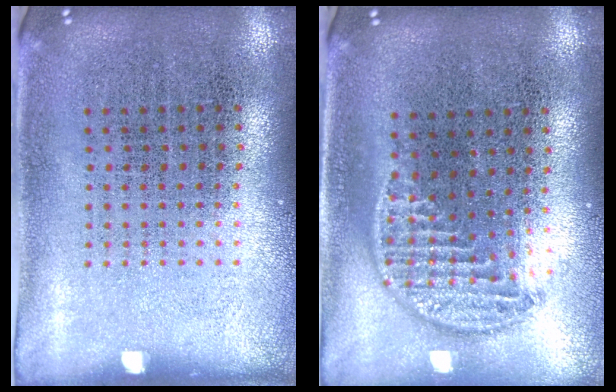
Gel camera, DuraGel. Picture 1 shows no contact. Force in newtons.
{"total": 1.3, "press": 1.2, "slide": 0.7}